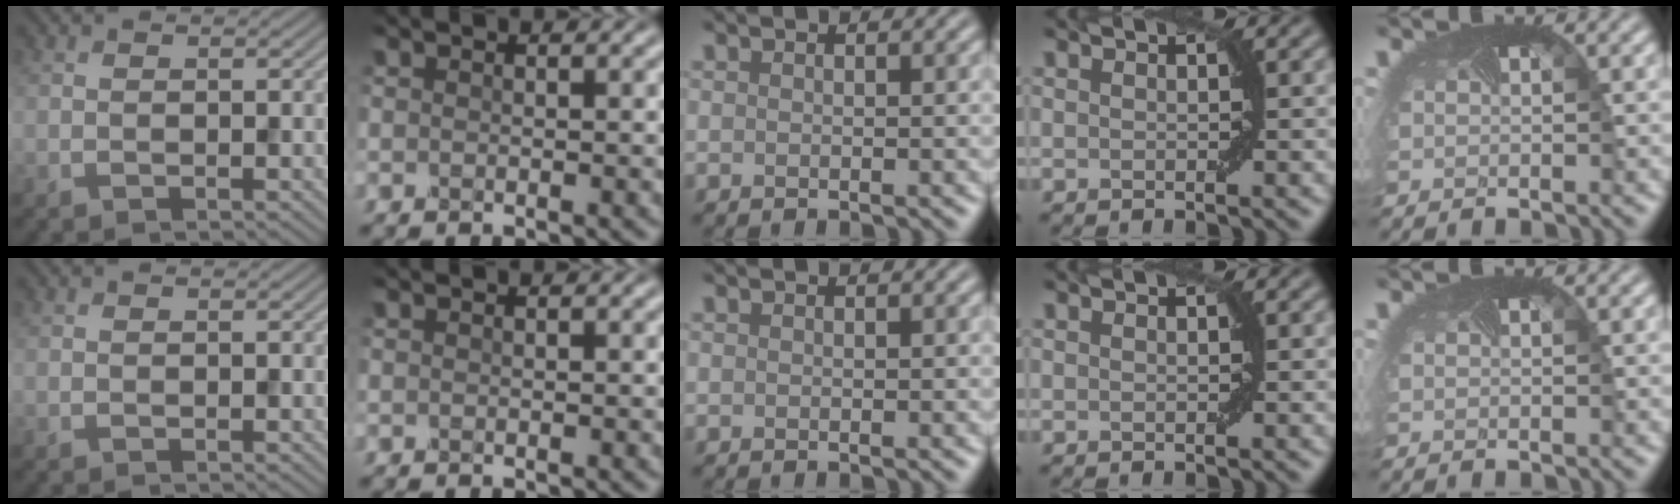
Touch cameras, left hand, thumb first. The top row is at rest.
{}